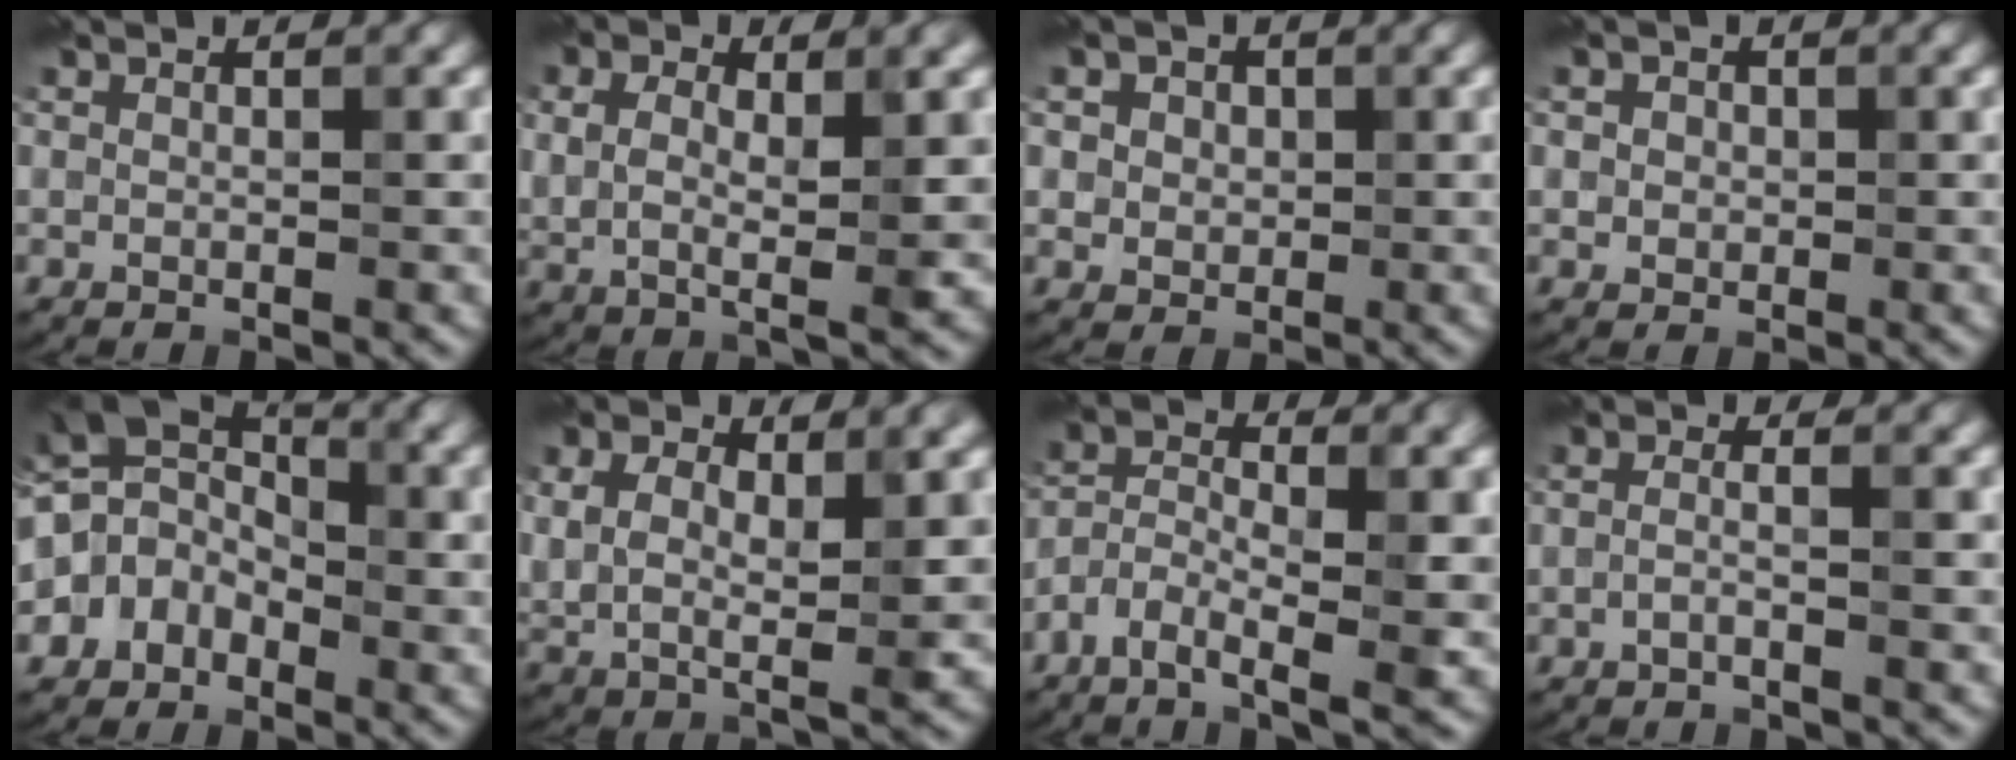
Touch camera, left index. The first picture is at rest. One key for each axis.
{"total": 6.0, "fx": 1.2, "fy": 2.5, "fz": 5.3, "tx": -0.099, "ty": -0.007, "tz": 0.019}
{"total": 4.2, "fx": 1.5, "fy": 3.3, "fz": 2.0, "tx": -0.037, "ty": 0.015, "tz": 0.011}
{"total": 1.7, "fx": 0.4, "fy": 1.5, "fz": 0.8, "tx": -0.010, "ty": 0.006, "tz": 0.002}
{"total": 4.9, "fx": -1.0, "fy": 4.0, "fz": 2.7, "tx": -0.047, "ty": 0.015, "tz": -0.040}
{"total": 6.9, "fx": 1.5, "fy": 3.3, "fz": 5.9, "tx": -0.116, "ty": -0.011, "tz": 0.027}
{"total": 5.7, "fx": -2.6, "fy": 1.7, "fz": 4.7, "tx": -0.098, "ty": -0.003, "tz": -0.058}
{"total": 1.4, "fx": -0.6, "fy": 0.1, "fz": 1.3, "tx": -0.017, "ty": -0.003, "tz": -0.024}